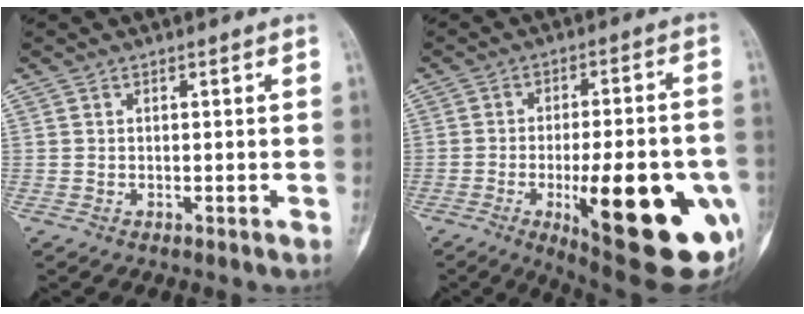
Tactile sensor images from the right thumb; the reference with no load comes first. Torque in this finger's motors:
{"motor_torque": [2.57, 2.44, 2.08, -0.69, 0.50]}